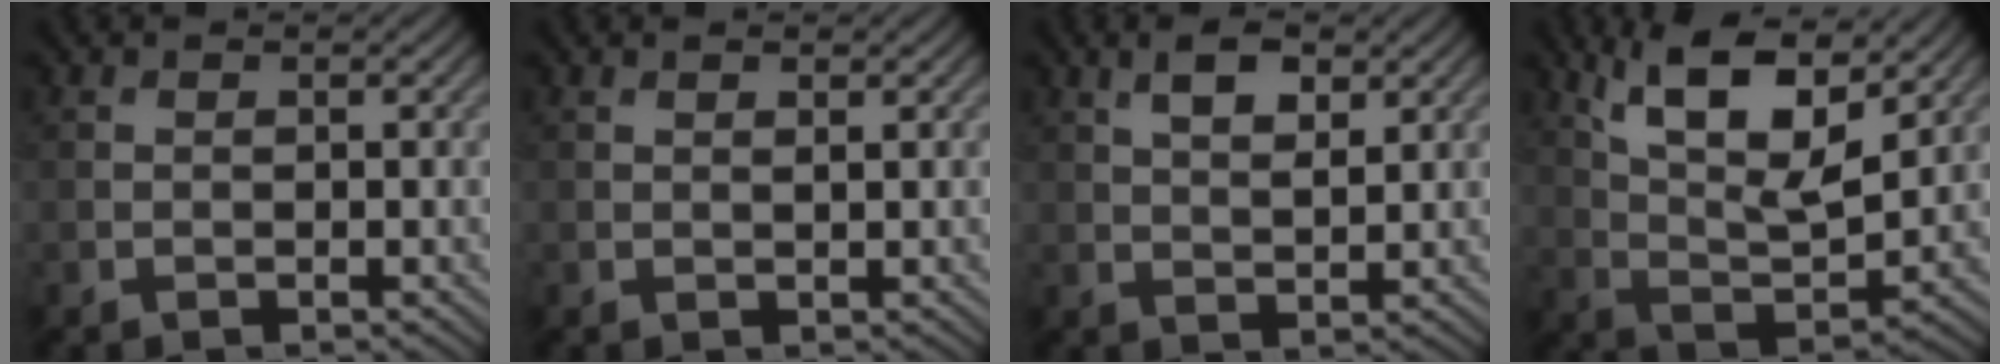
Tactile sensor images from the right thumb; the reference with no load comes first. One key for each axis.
{"total": 0.7, "fx": 0.6, "fy": 0.1, "fz": 0.5, "tx": -0.009, "ty": 0.000, "tz": 0.010}
{"total": 4.4, "fx": 2.3, "fy": 1.9, "fz": 3.3, "tx": -0.068, "ty": 0.000, "tz": 0.043}
{"total": 13.0, "fx": 7.6, "fy": 4.5, "fz": 9.5, "tx": -0.182, "ty": 0.003, "tz": 0.130}